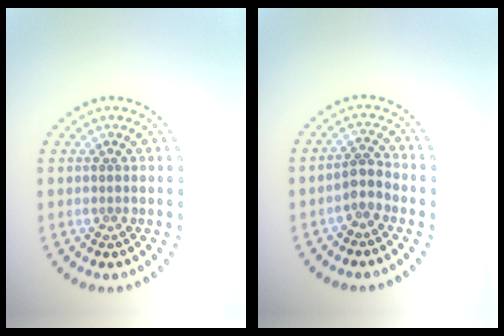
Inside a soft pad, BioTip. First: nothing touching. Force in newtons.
{"total": 1.9, "press": 1.5, "slide": 1.1}